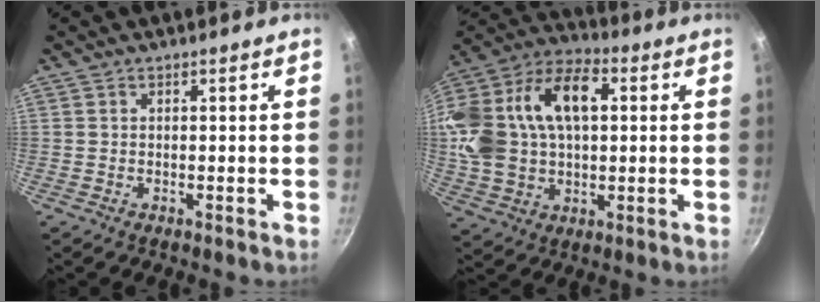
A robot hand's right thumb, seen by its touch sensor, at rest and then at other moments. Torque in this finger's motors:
{"motor_torque": [2.53, 2.48, 1.94, 0.26, 0.32]}